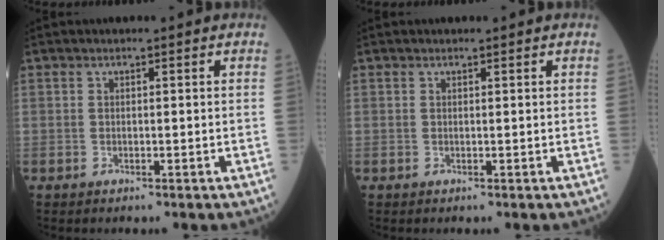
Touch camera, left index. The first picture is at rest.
{"total": 0.0}